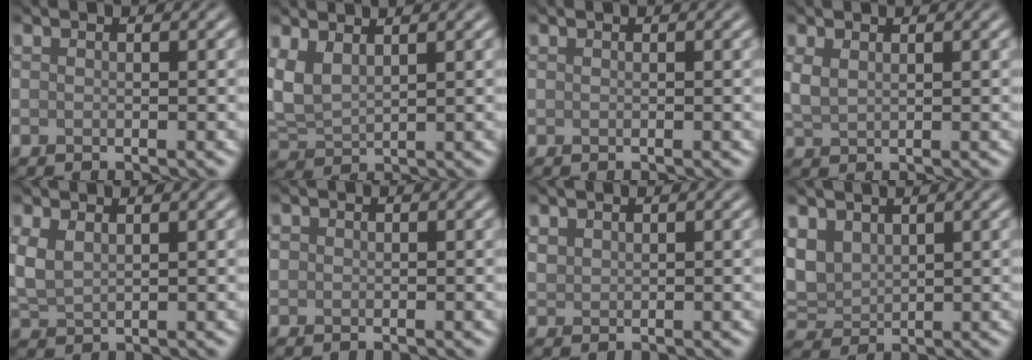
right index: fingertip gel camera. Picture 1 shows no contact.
{"total": 3.3, "force": [1.6, 1.6, 2.5], "torque": [-0.067, 0.004, 0.033]}
{"total": 0.0}
{"total": 1.5, "force": [0.8, 0.7, 1.1], "torque": [-0.029, 0.000, 0.020]}
{"total": 2.6, "force": [1.2, 1.3, 1.9], "torque": [-0.052, 0.002, 0.027]}
{"total": 0.9, "force": [0.1, 0.8, 0.2], "torque": [-0.001, 0.001, 0.000]}
{"total": 1.1, "force": [0.9, 0.7, 0.3], "torque": [-0.009, 0.000, 0.021]}
{"total": 4.2, "force": [1.9, 2.9, 2.3], "torque": [-0.059, 0.001, 0.039]}